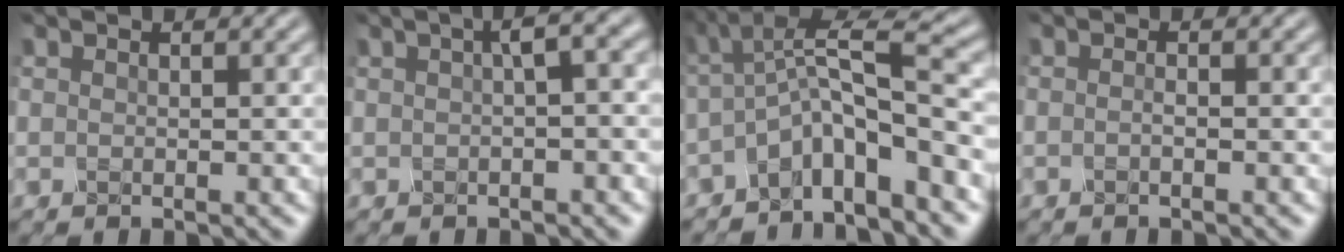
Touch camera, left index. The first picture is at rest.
{"total": 4.3, "force": [1.1, 1.4, 3.9], "torque": [-0.069, 0.020, 0.015]}
{"total": 6.2, "force": [-2.6, 1.5, 5.5], "torque": [-0.087, 0.009, -0.062]}
{"total": 0.9, "force": [-0.8, 0.0, 0.3], "torque": [-0.007, 0.001, -0.019]}